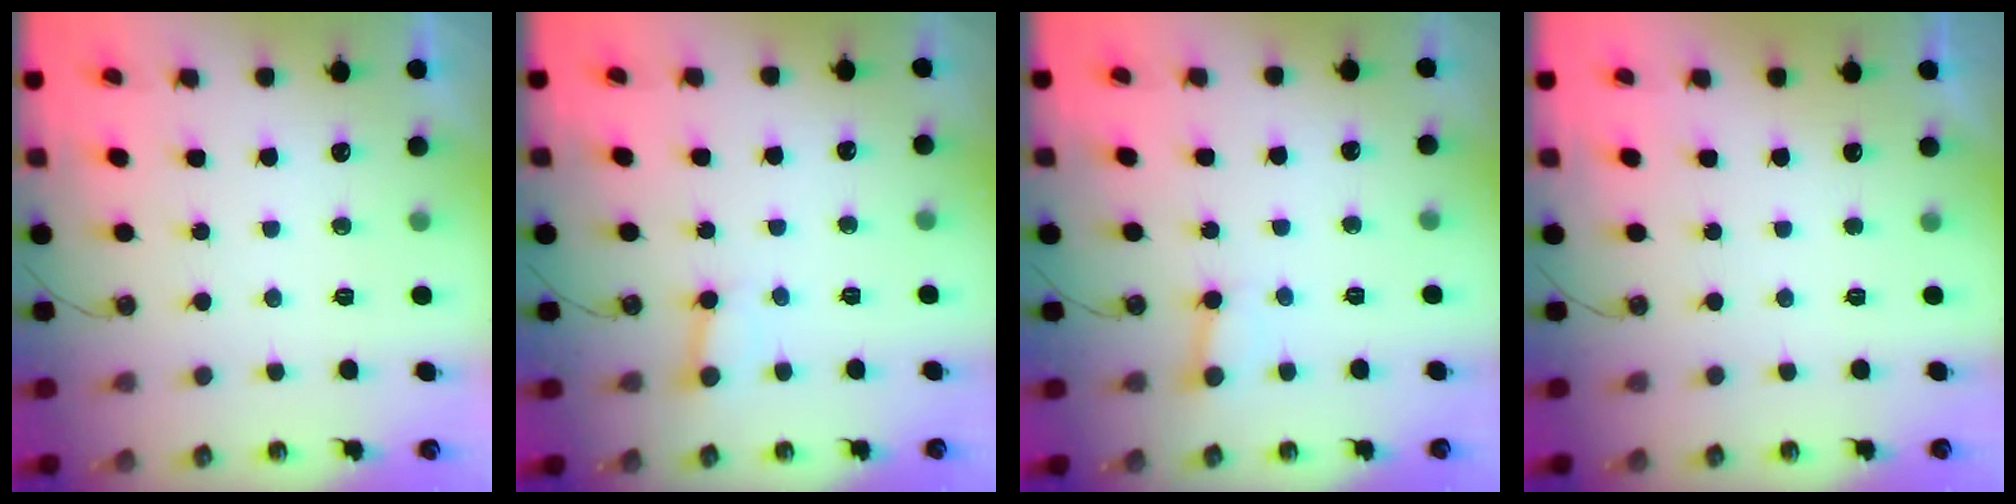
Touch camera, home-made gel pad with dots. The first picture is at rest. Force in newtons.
{"total": 2.5, "press": 2.5, "slide": 0.1}
{"total": 2.6, "press": 2.6, "slide": 0.2}
{"total": 0.0}